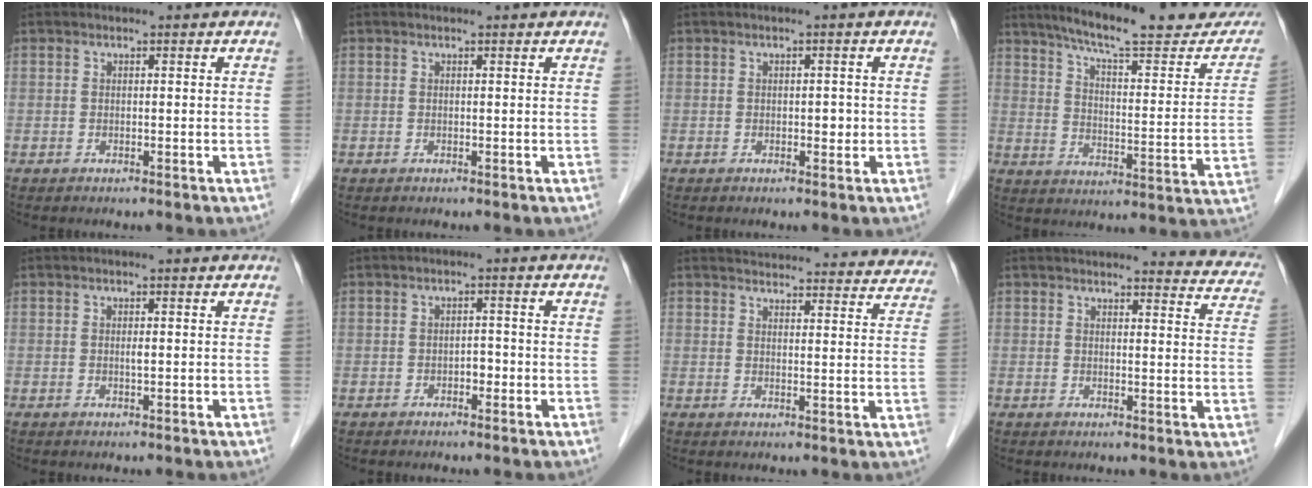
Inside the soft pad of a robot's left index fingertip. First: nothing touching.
{"total": 0.0}
{"total": 1.3, "force": [-0.3, 0.7, 1.1], "torque": [-0.011, -0.001, -0.005]}
{"total": 20.9, "force": [18.1, 2.5, 10.1], "torque": [-0.136, -0.044, 0.235]}
{"total": 0.6, "force": [-0.1, 0.0, 0.6], "torque": [-0.013, -0.005, -0.002]}
{"total": 1.5, "force": [-0.9, 0.8, 1.0], "torque": [-0.011, 0.001, -0.015]}
{"total": 23.3, "force": [22.4, 4.5, 4.6], "torque": [-0.060, -0.050, 0.250]}
{"total": 12.7, "force": [12.2, 2.6, 2.5], "torque": [0.007, -0.041, 0.101]}